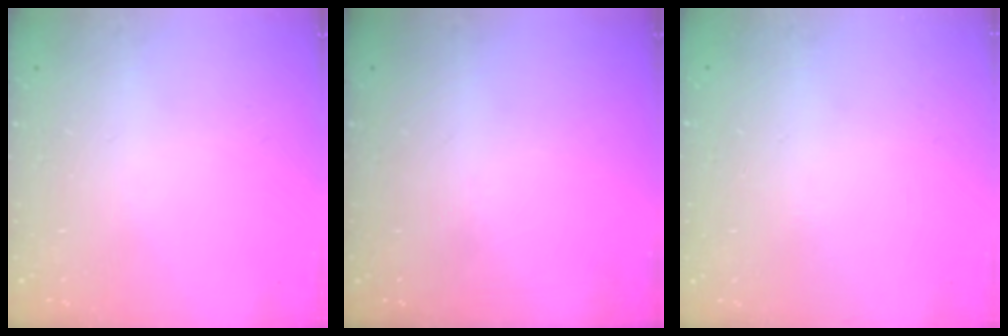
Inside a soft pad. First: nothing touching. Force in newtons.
{"total": 0.0}
{"total": 0.0}